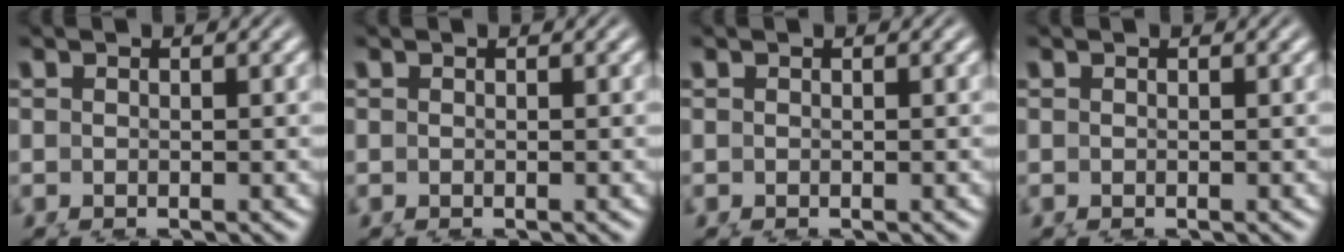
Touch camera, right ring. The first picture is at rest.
{"total": 0.0}
{"total": 0.0}
{"total": 0.0}